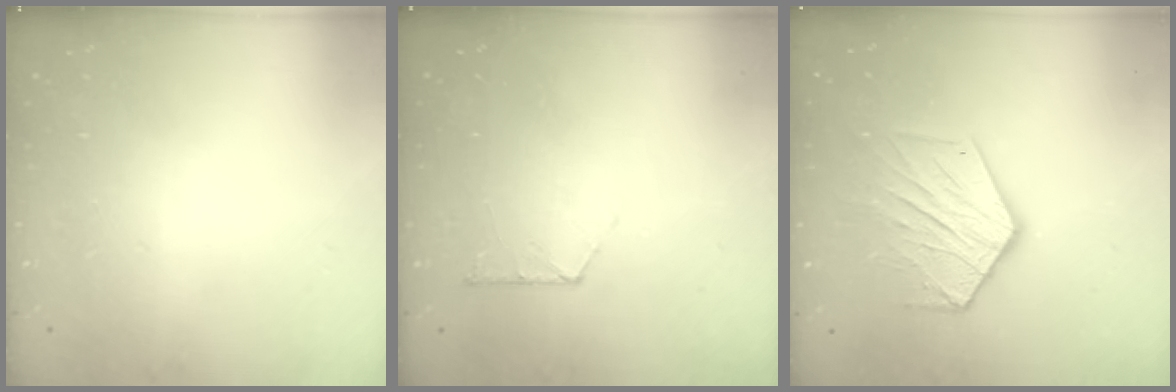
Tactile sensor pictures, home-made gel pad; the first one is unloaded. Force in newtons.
{"total": 4.4, "press": 4.4, "slide": 0.5}
{"total": 13.2, "press": 13.2, "slide": 1.0}